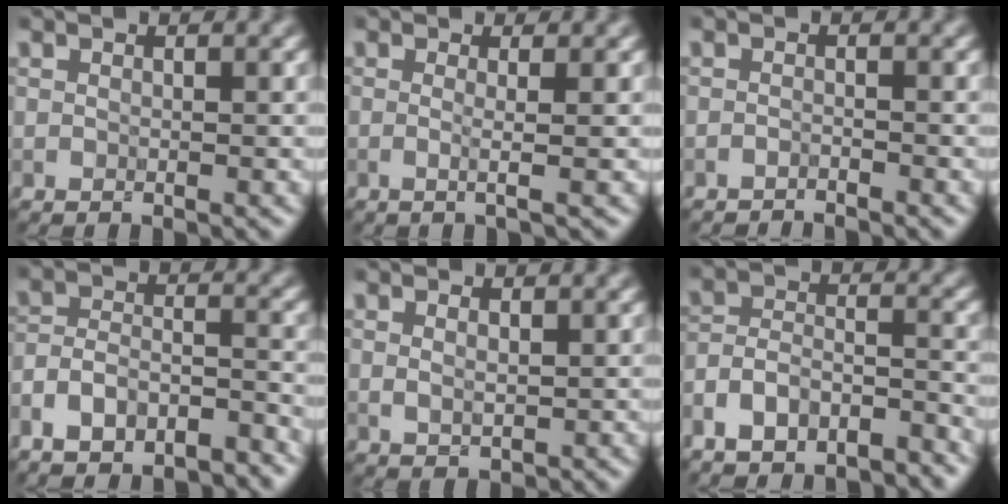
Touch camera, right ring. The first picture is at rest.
{"total": 2.5, "force": [0.5, 1.2, 2.2], "torque": [-0.018, 0.004, -0.021]}
{"total": 1.5, "force": [-1.5, 0.1, 0.1], "torque": [0.003, -0.003, -0.029]}
{"total": 7.6, "force": [-6.5, 2.9, 2.7], "torque": [-0.041, 0.004, -0.111]}
{"total": 1.6, "force": [0.5, 1.1, 1.1], "torque": [-0.022, 0.001, 0.012]}
{"total": 7.5, "force": [-6.6, 2.8, 2.4], "torque": [-0.042, 0.001, -0.115]}